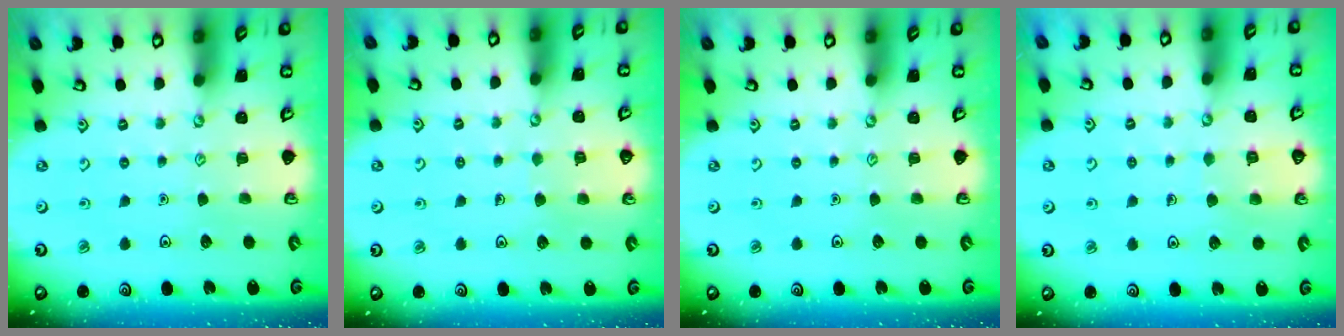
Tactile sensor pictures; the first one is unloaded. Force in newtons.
{"total": 4.9, "press": 4.9, "slide": 0.4}
{"total": 0.0}
{"total": 6.0, "press": 6.0, "slide": 0.5}